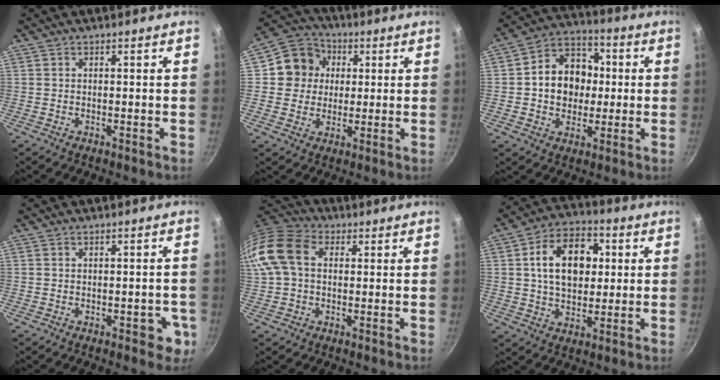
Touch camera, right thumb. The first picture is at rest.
{"total": 9.6, "force": [1.8, 8.9, 3.2], "torque": [-0.018, 0.013, 0.016]}
{"total": 13.5, "force": [0.5, 11.0, 7.8], "torque": [-0.086, 0.021, -0.002]}
{"total": 4.5, "force": [-1.5, 2.4, 3.4], "torque": [-0.016, 0.012, -0.017]}
{"total": 12.7, "force": [2.0, 8.8, 8.9], "torque": [-0.169, 0.024, 0.020]}
{"total": 14.9, "force": [2.6, 10.1, 10.6], "torque": [-0.136, 0.012, 0.035]}